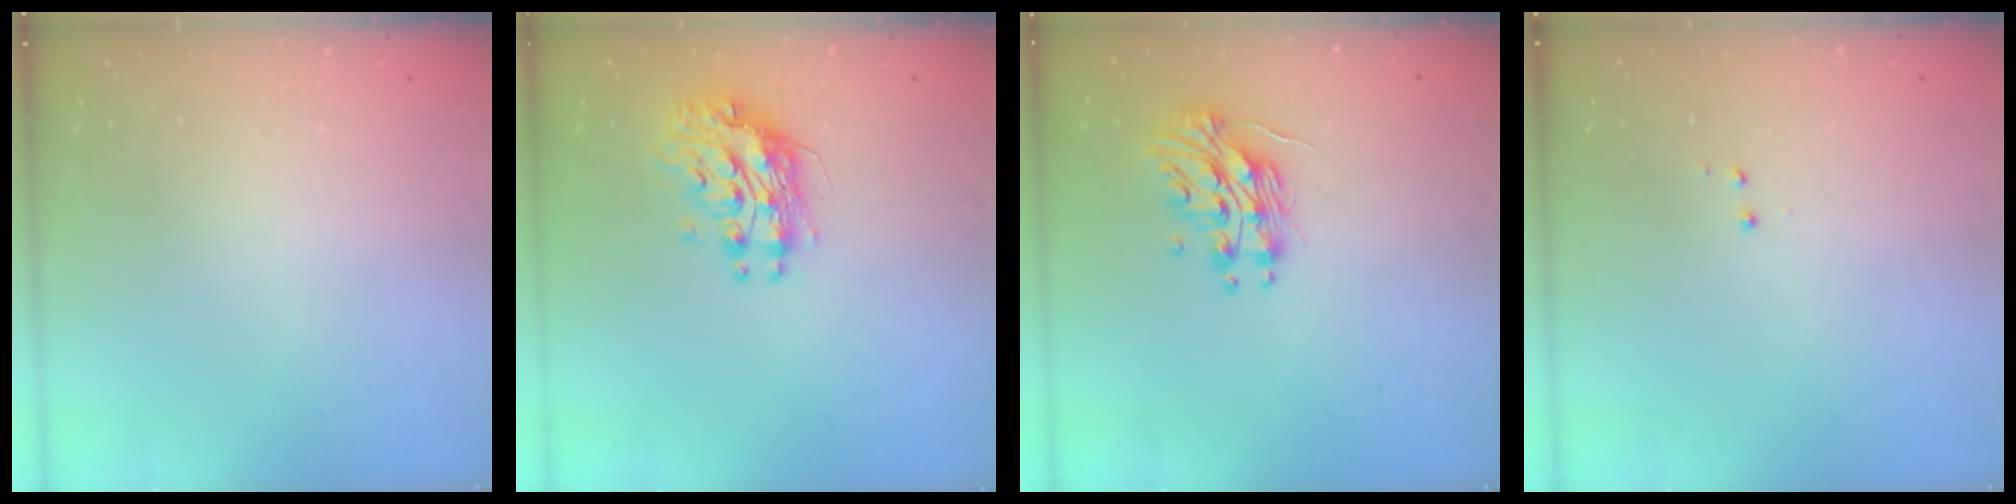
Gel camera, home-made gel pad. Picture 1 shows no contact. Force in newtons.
{"total": 10.3, "press": 10.2, "slide": 1.0}
{"total": 13.2, "press": 13.2, "slide": 0.8}
{"total": 3.0, "press": 2.9, "slide": 0.6}